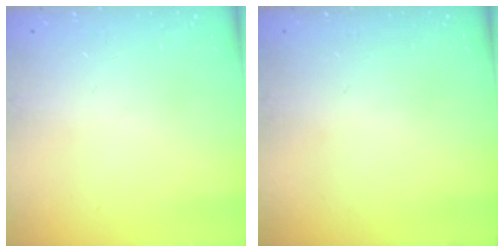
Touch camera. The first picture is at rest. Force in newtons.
{"total": 0.6, "press": 0.6, "slide": 0.2}